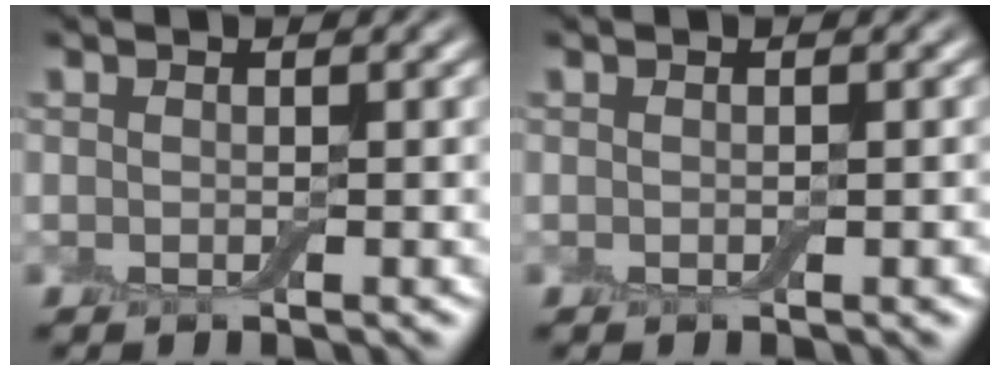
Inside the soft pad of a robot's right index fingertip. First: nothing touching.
{"total": 0.6, "force": [-0.1, 0.1, 0.6], "torque": [-0.008, 0.000, 0.000]}